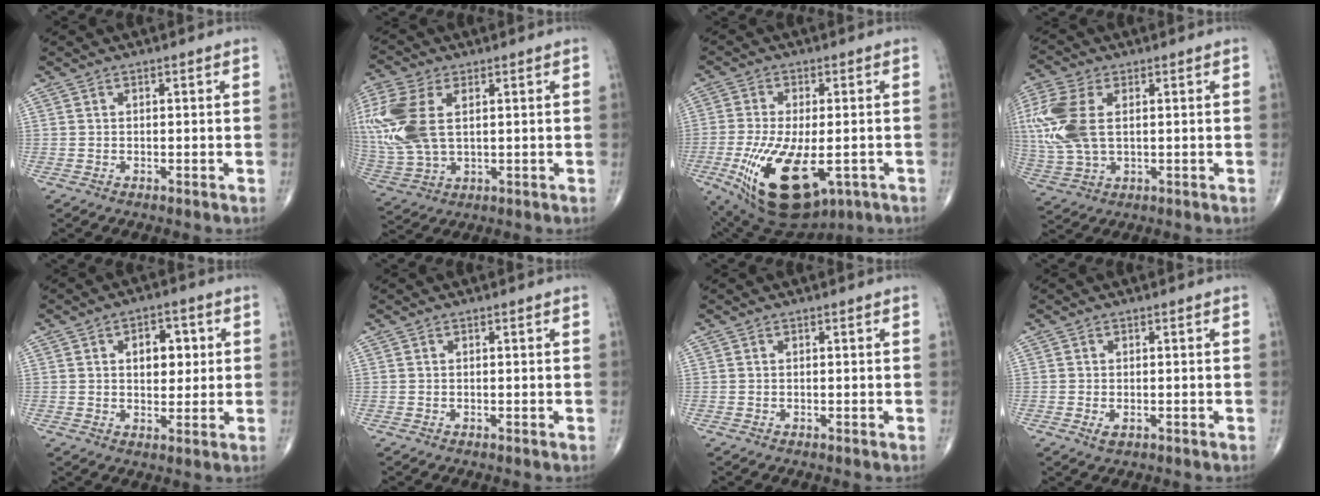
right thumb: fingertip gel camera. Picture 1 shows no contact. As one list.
[{"total": 15.8, "force": [3.4, 9.0, 12.5], "torque": [-0.312, -0.001, 0.070]}, {"total": 18.7, "force": [-6.5, 8.8, 15.1], "torque": [-0.306, -0.017, -0.087]}, {"total": 13.3, "force": [2.2, 7.6, 10.6], "torque": [-0.270, 0.005, 0.048]}, {"total": 7.2, "force": [1.6, 4.6, 5.3], "torque": [-0.042, -0.002, 0.022]}, {"total": 0.0}, {"total": 0.0}, {"total": 1.6, "force": [-0.5, 0.9, 1.2], "torque": [-0.025, -0.004, -0.008]}]